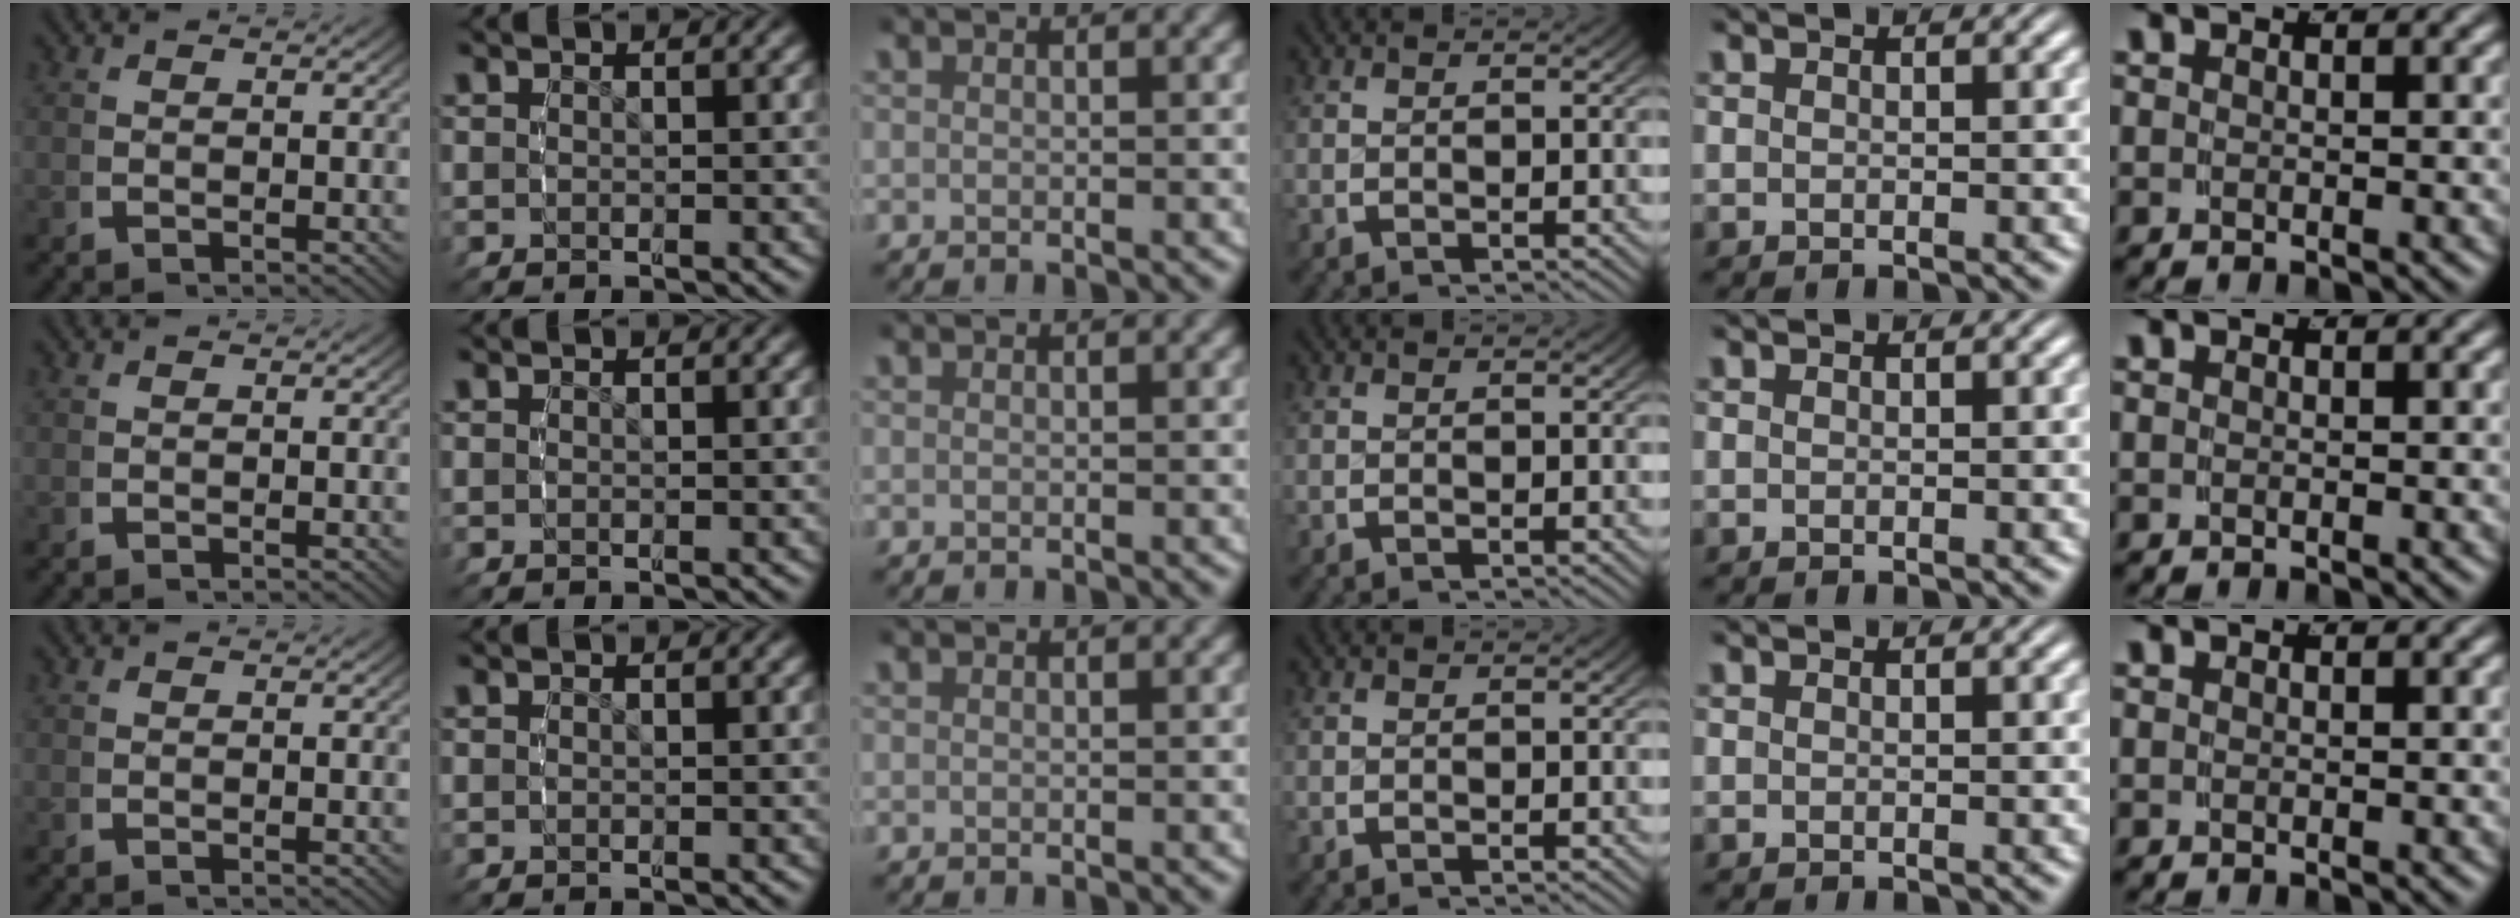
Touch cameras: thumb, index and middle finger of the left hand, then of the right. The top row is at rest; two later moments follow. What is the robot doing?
{"motion": "reach", "object": "shirt"}